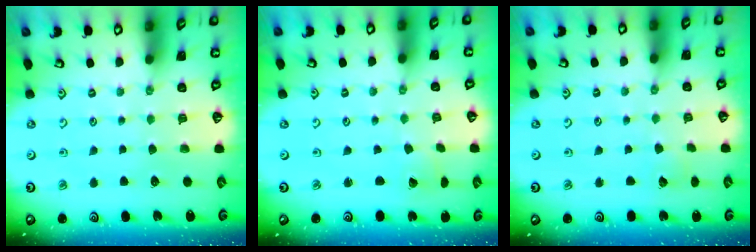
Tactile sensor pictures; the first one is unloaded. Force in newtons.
{"total": 1.5, "press": 1.5, "slide": 0.2}
{"total": 2.8, "press": 2.8, "slide": 0.3}